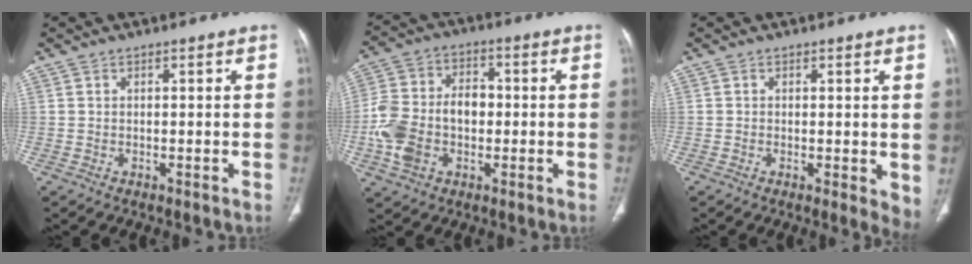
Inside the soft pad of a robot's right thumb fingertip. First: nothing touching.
{"total": 13.2, "force": [-1.9, 9.2, 9.3], "torque": [-0.178, 0.034, -0.038]}
{"total": 4.0, "force": [0.0, 1.5, 3.7], "torque": [-0.044, -0.012, -0.002]}